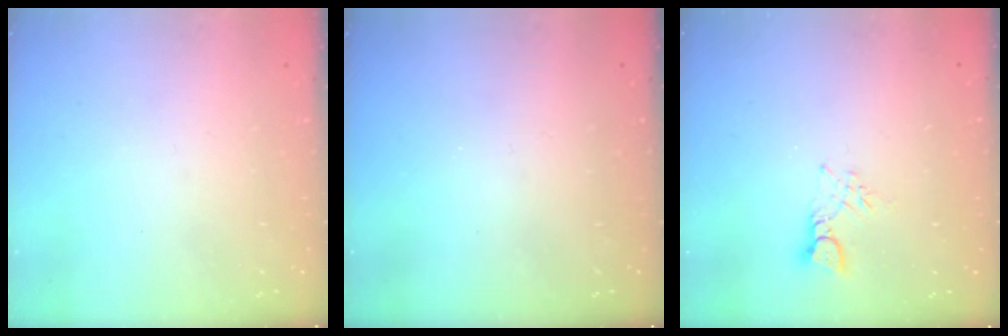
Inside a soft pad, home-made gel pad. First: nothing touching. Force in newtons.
{"total": 0.0}
{"total": 3.4, "press": 3.4, "slide": 0.2}